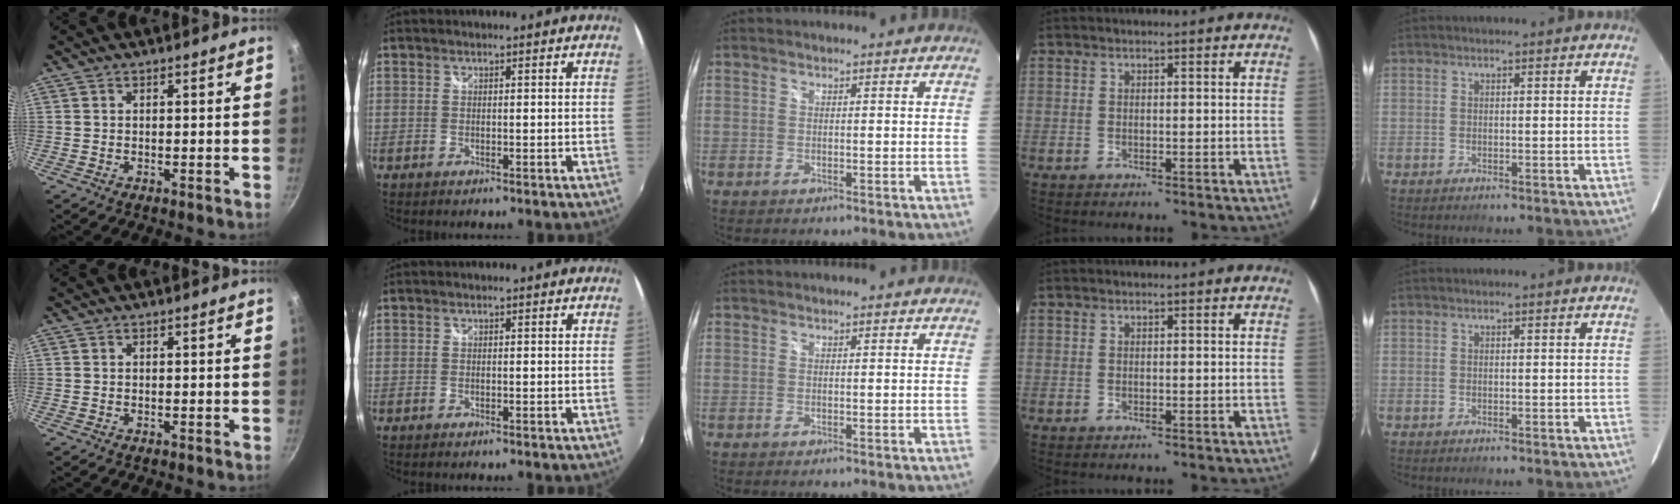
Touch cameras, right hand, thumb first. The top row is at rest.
{}